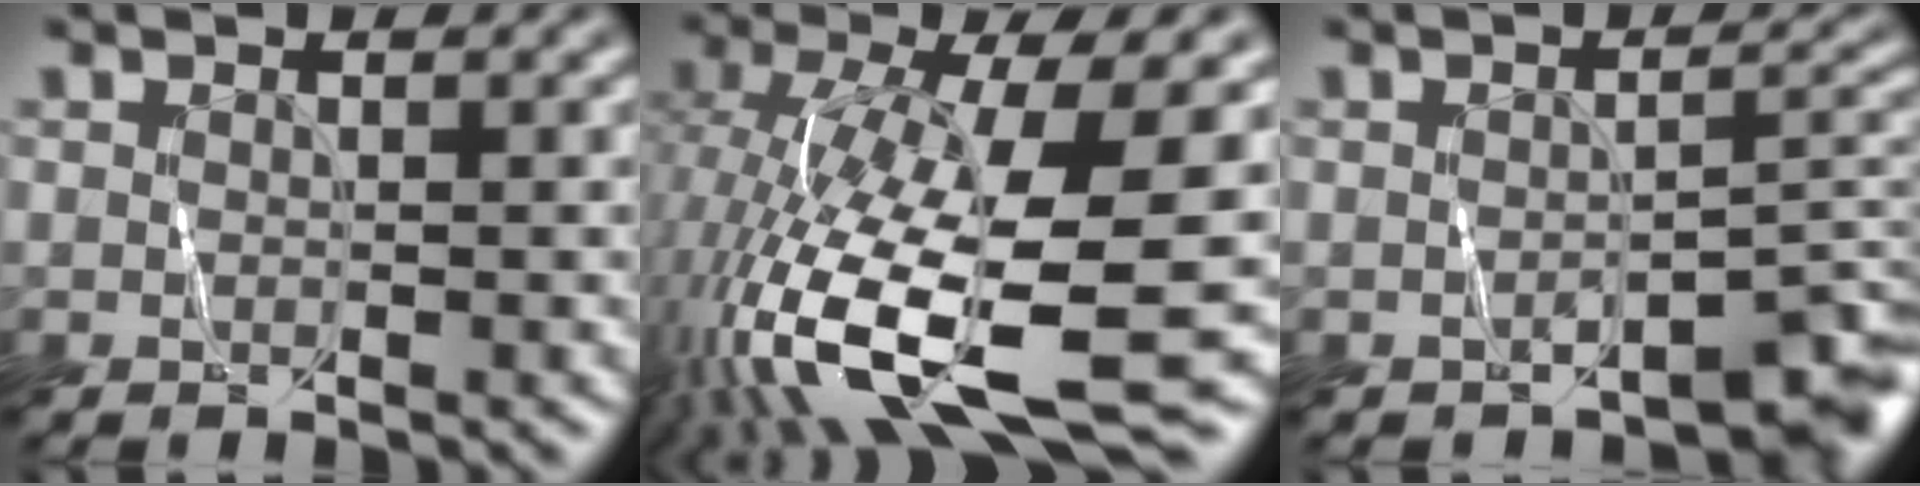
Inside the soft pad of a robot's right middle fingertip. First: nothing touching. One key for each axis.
{"total": 15.2, "fx": -4.5, "fy": 4.5, "fz": 13.8, "tx": -0.278, "ty": -0.014, "tz": -0.069}
{"total": 3.9, "fx": -2.5, "fy": 1.5, "fz": 2.6, "tx": -0.023, "ty": 0.004, "tz": -0.033}